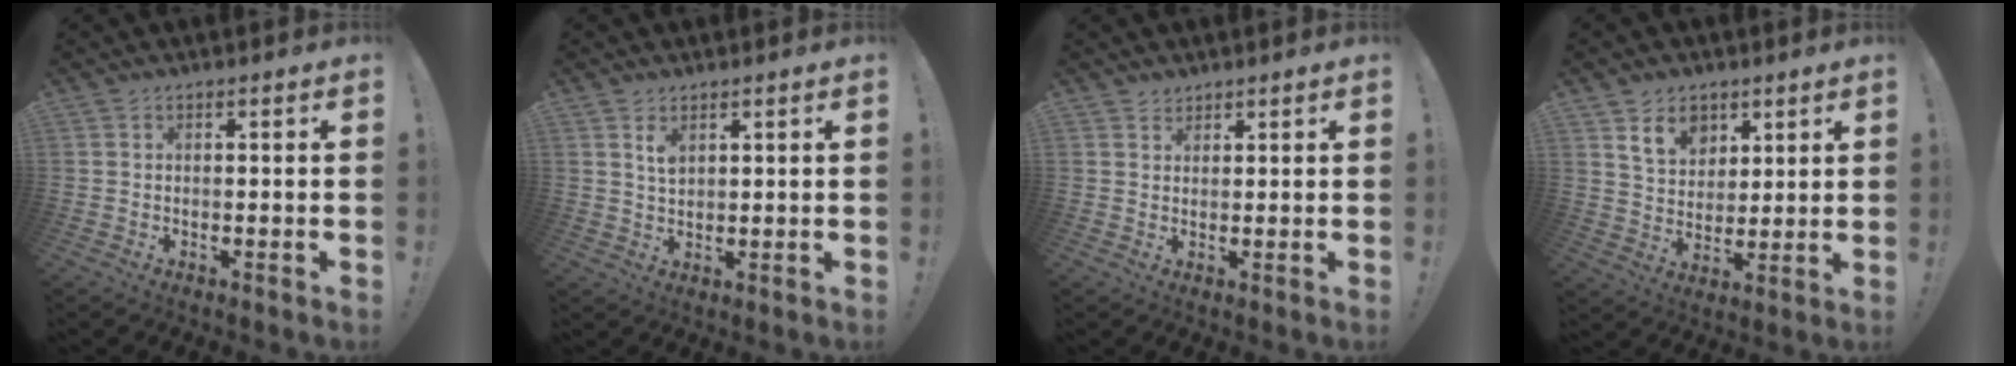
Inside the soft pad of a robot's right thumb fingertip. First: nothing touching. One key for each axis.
{"total": 3.8, "fx": 2.2, "fy": 2.4, "fz": 2.0, "tx": -0.021, "ty": -0.014, "tz": 0.037}
{"total": 2.0, "fx": 1.8, "fy": 1.0, "fz": 0.0, "tx": 0.017, "ty": -0.013, "tz": 0.031}
{"total": 10.5, "fx": 6.2, "fy": 7.5, "fz": 3.9, "tx": -0.065, "ty": -0.027, "tz": 0.119}